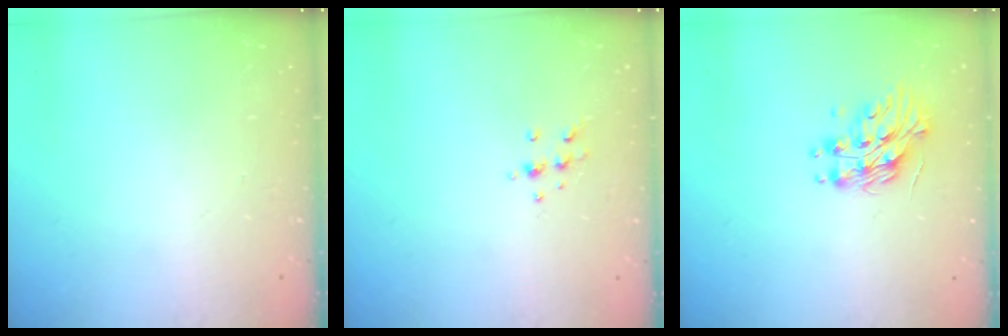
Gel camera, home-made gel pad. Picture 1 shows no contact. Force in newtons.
{"total": 6.2, "press": 6.1, "slide": 0.8}
{"total": 11.6, "press": 11.6, "slide": 0.0}